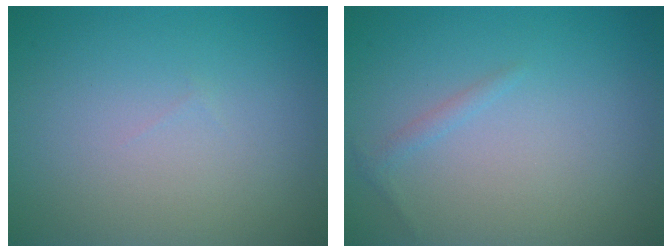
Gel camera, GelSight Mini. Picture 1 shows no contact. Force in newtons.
{"total": 0.8, "press": 0.8, "slide": 0.0}